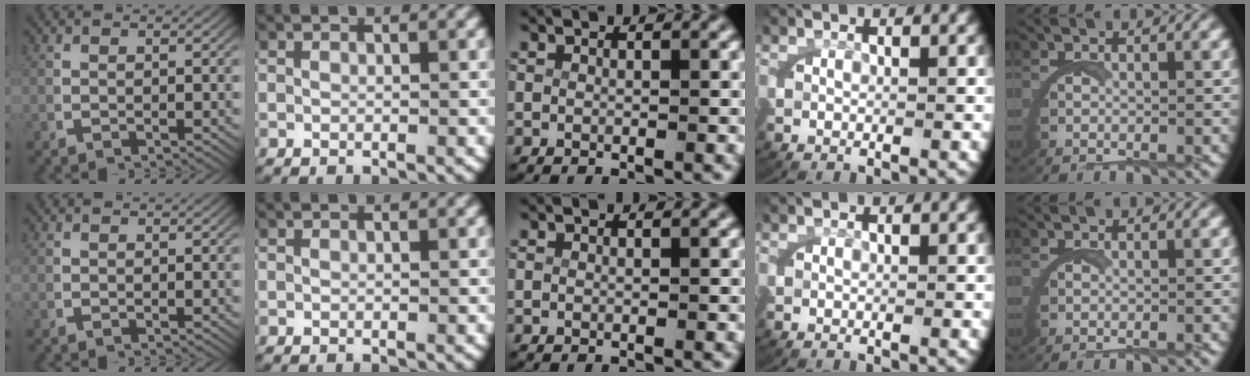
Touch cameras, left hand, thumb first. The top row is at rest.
{}